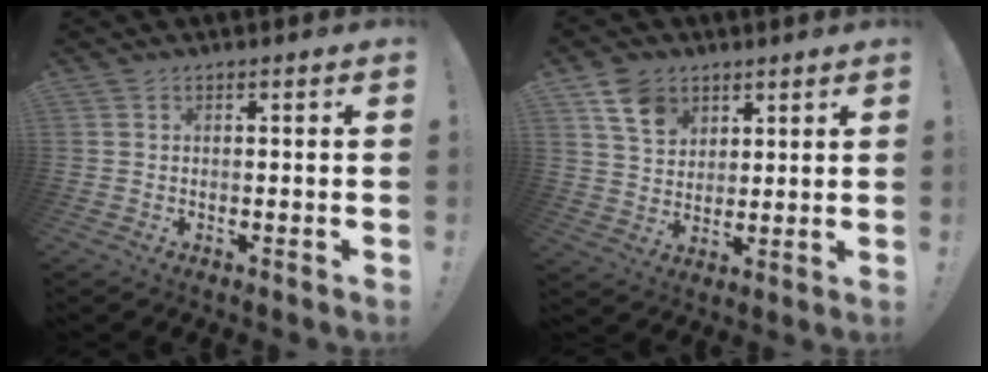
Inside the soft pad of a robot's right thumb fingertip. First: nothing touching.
{"total": 10.2, "force": [5.9, 7.2, 4.0], "torque": [-0.063, -0.024, 0.116]}